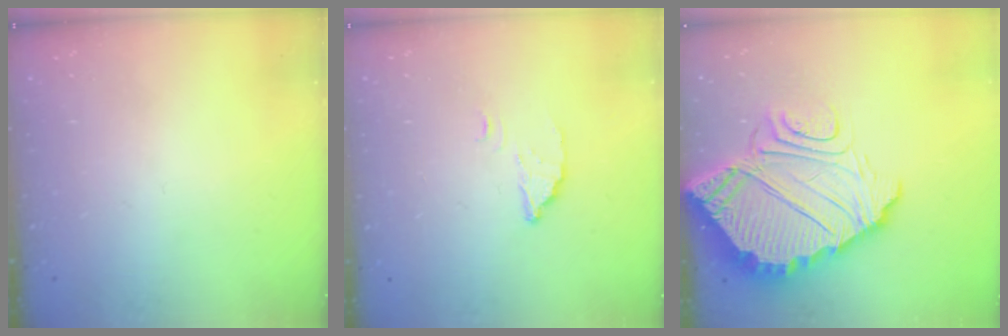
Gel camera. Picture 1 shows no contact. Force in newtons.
{"total": 2.7, "press": 2.7, "slide": 0.3}
{"total": 16.6, "press": 16.5, "slide": 1.5}